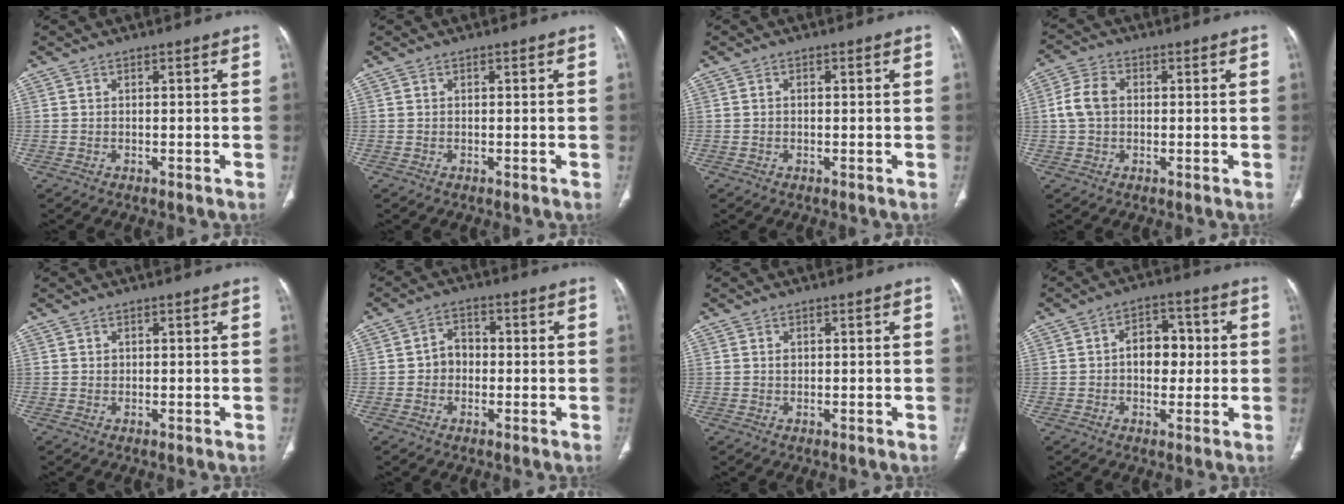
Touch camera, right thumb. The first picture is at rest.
{"total": 0.0}
{"total": 0.6, "force": [0.0, 0.4, 0.4], "torque": [-0.009, 0.002, -0.001]}
{"total": 5.8, "force": [0.4, 4.2, 3.9], "torque": [-0.084, 0.016, 0.003]}
{"total": 0.7, "force": [0.1, 0.6, 0.2], "torque": [-0.001, 0.001, 0.004]}
{"total": 4.7, "force": [-0.3, 3.9, 2.6], "torque": [-0.023, 0.018, -0.014]}
{"total": 1.0, "force": [0.2, 0.8, 0.6], "torque": [-0.007, 0.000, 0.006]}
{"total": 8.1, "force": [0.3, 5.6, 5.9], "torque": [-0.054, 0.019, 0.001]}